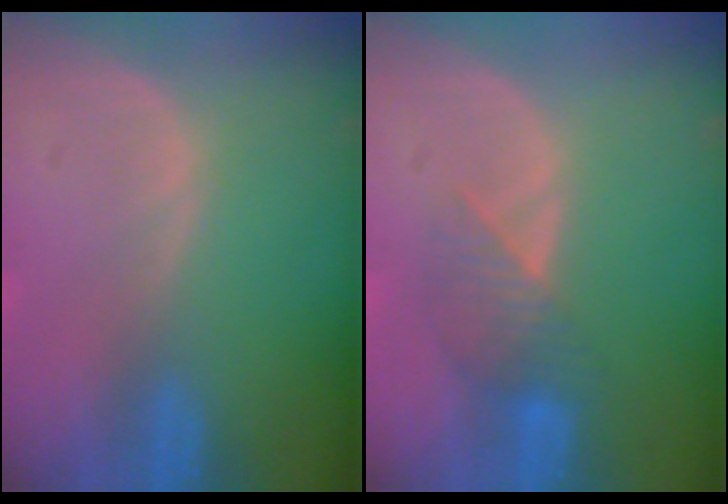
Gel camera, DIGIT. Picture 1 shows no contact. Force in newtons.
{"total": 3.9, "press": 3.7, "slide": 1.4}